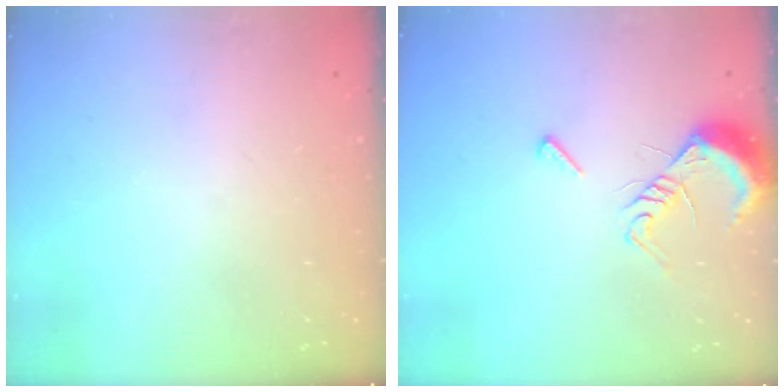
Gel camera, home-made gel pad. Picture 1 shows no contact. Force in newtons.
{"total": 9.5, "press": 9.4, "slide": 0.9}